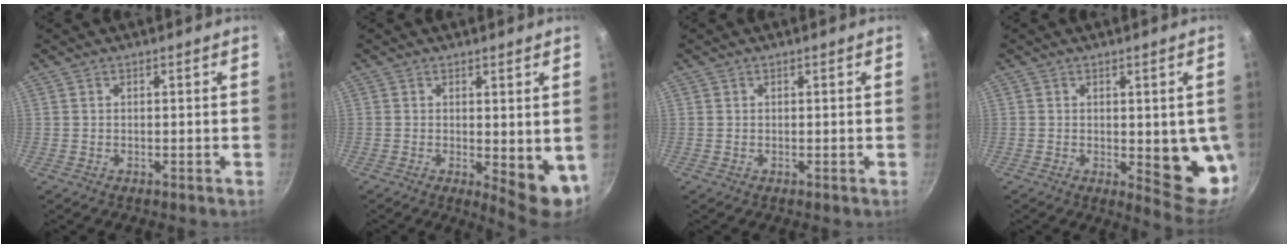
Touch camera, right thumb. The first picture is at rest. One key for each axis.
{"total": 7.2, "fx": 0.0, "fy": 3.0, "fz": 6.6, "tx": -0.071, "ty": -0.012, "tz": 0.006}
{"total": 0.0}
{"total": 9.9, "fx": -0.5, "fy": 3.8, "fz": 9.1, "tx": -0.078, "ty": -0.021, "tz": -0.002}